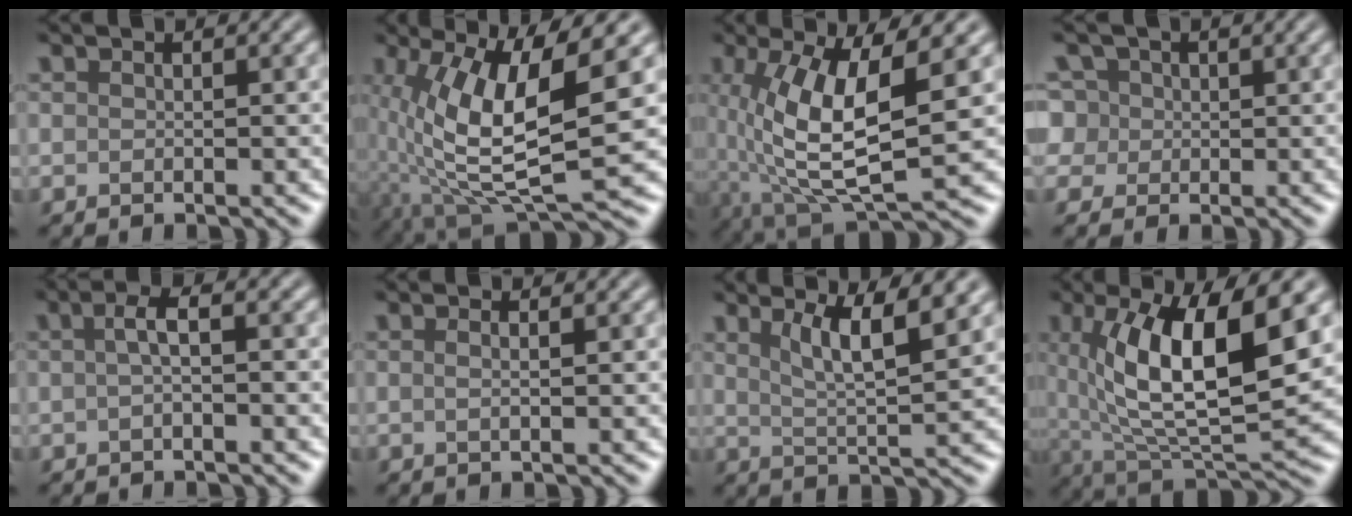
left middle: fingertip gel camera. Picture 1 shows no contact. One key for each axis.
{"total": 10.8, "fx": 0.8, "fy": 3.4, "fz": 10.2, "tx": -0.201, "ty": -0.015, "tz": 0.015}
{"total": 9.7, "fx": 0.7, "fy": 3.3, "fz": 9.1, "tx": -0.179, "ty": -0.007, "tz": 0.015}
{"total": 5.8, "fx": 2.4, "fy": 4.8, "fz": 2.4, "tx": -0.051, "ty": 0.030, "tz": 0.017}
{"total": 1.9, "fx": 0.1, "fy": 0.4, "fz": 1.9, "tx": -0.037, "ty": 0.007, "tz": 0.000}
{"total": 1.6, "fx": 0.5, "fy": 0.7, "fz": 1.3, "tx": -0.010, "ty": -0.002, "tz": -0.010}
{"total": 5.4, "fx": 2.8, "fy": 1.2, "fz": 4.5, "tx": -0.075, "ty": -0.006, "tz": 0.047}
{"total": 11.8, "fx": 2.6, "fy": 4.0, "fz": 10.8, "tx": -0.174, "ty": -0.008, "tz": 0.045}